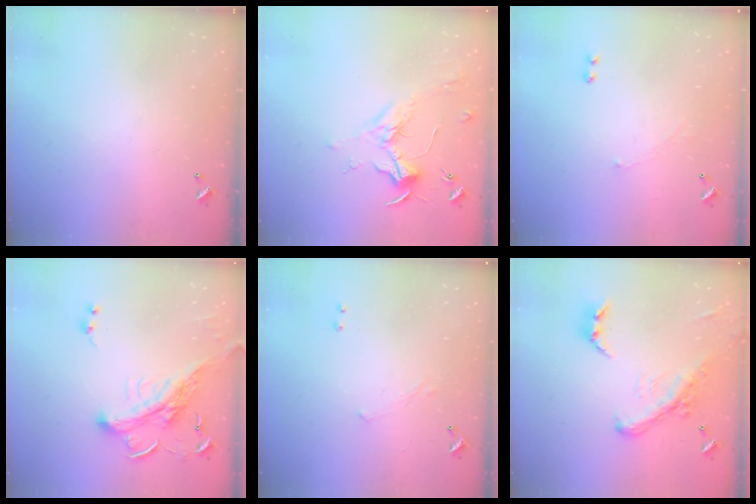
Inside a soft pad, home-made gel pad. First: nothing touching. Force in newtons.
{"total": 1.8, "press": 1.7, "slide": 0.8}
{"total": 1.0, "press": 0.7, "slide": 0.6}
{"total": 3.9, "press": 3.7, "slide": 1.3}
{"total": 1.2, "press": 1.1, "slide": 0.5}
{"total": 5.9, "press": 5.8, "slide": 1.4}